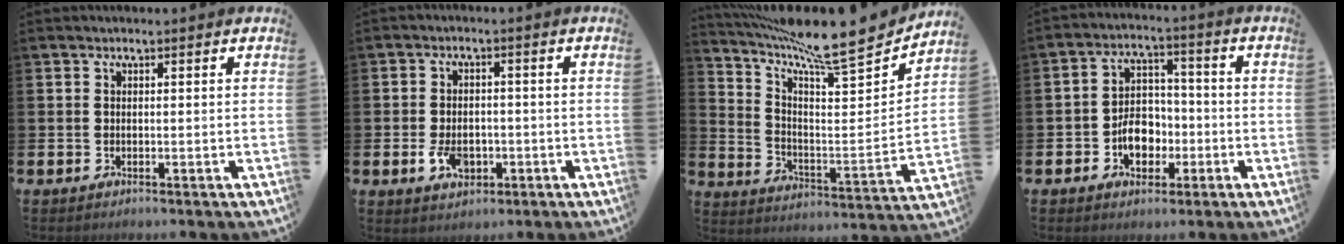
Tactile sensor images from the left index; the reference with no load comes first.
{"total": 4.2, "force": [-1.5, 2.6, 2.8], "torque": [-0.050, 0.000, -0.030]}
{"total": 11.9, "force": [10.7, 1.6, 5.0], "torque": [-0.114, -0.091, 0.170]}
{"total": 6.0, "force": [-1.9, 4.4, 3.6], "torque": [-0.051, 0.009, -0.038]}